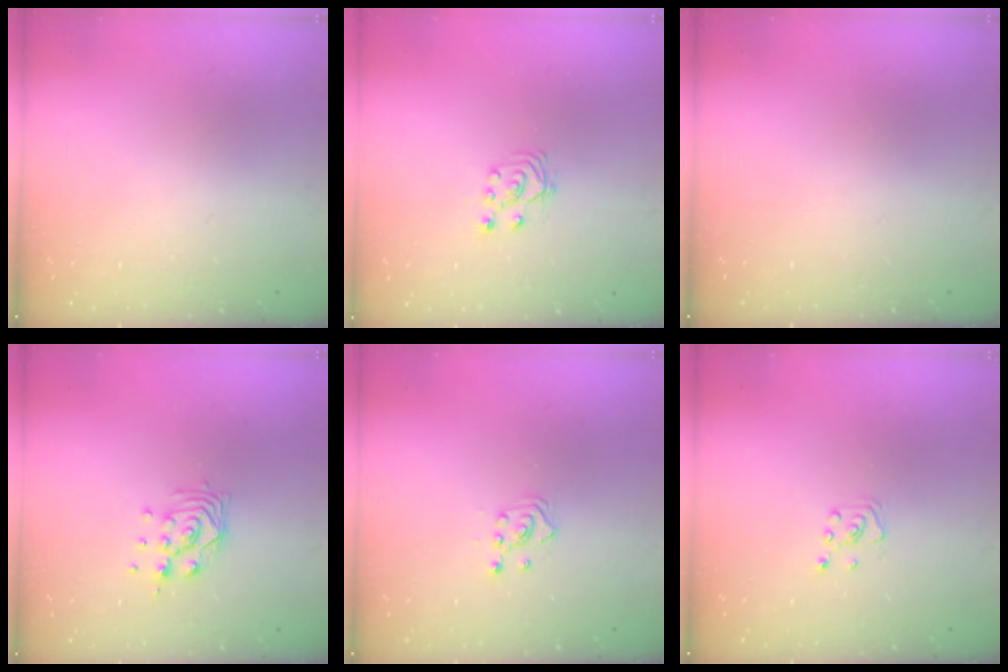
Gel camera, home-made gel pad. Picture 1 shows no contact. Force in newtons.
{"total": 3.1, "press": 3.0, "slide": 0.7}
{"total": 0.0}
{"total": 8.5, "press": 8.5, "slide": 0.8}
{"total": 2.6, "press": 2.4, "slide": 1.0}
{"total": 3.0, "press": 2.9, "slide": 0.3}